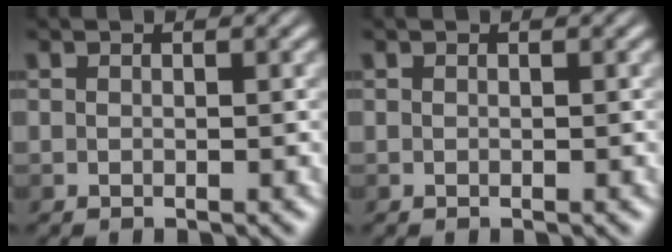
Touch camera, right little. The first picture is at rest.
{"total": 0.0}